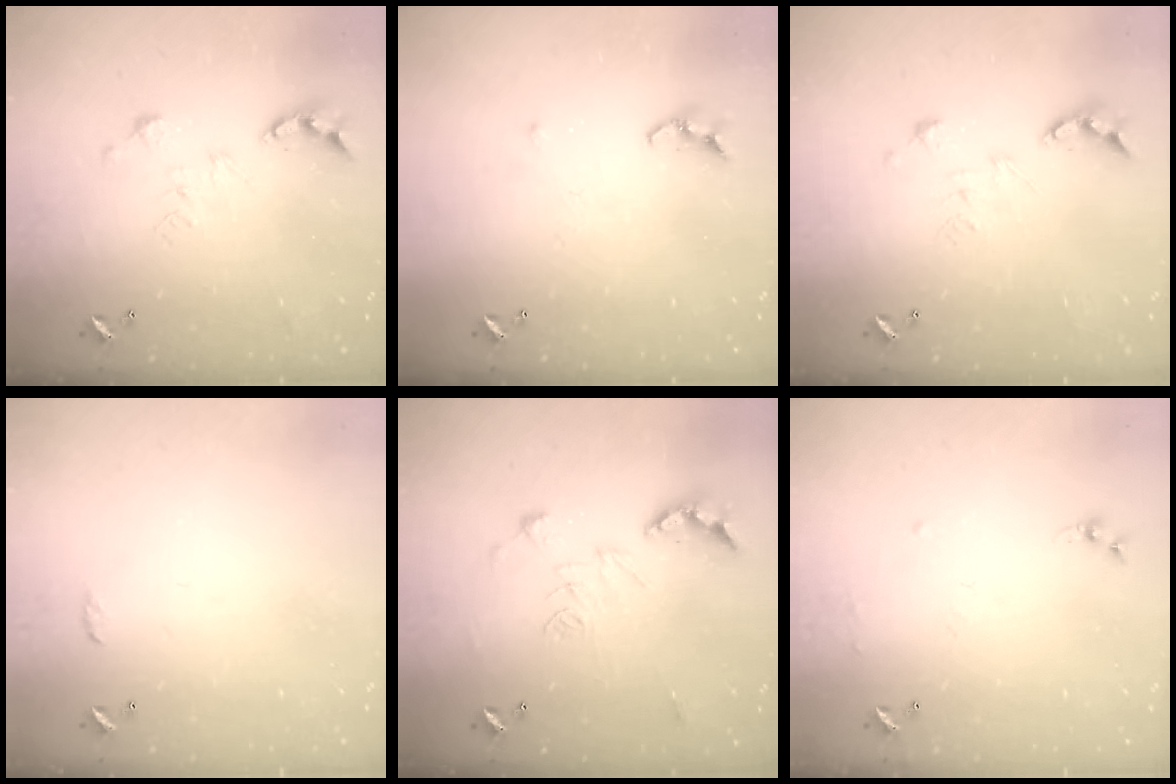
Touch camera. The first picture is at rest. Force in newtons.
{"total": 5.8, "press": 5.8, "slide": 0.1}
{"total": 2.7, "press": 2.2, "slide": 1.5}
{"total": 3.0, "press": 3.0, "slide": 0.5}
{"total": 2.5, "press": 2.0, "slide": 1.5}
{"total": 6.4, "press": 6.4, "slide": 0.8}